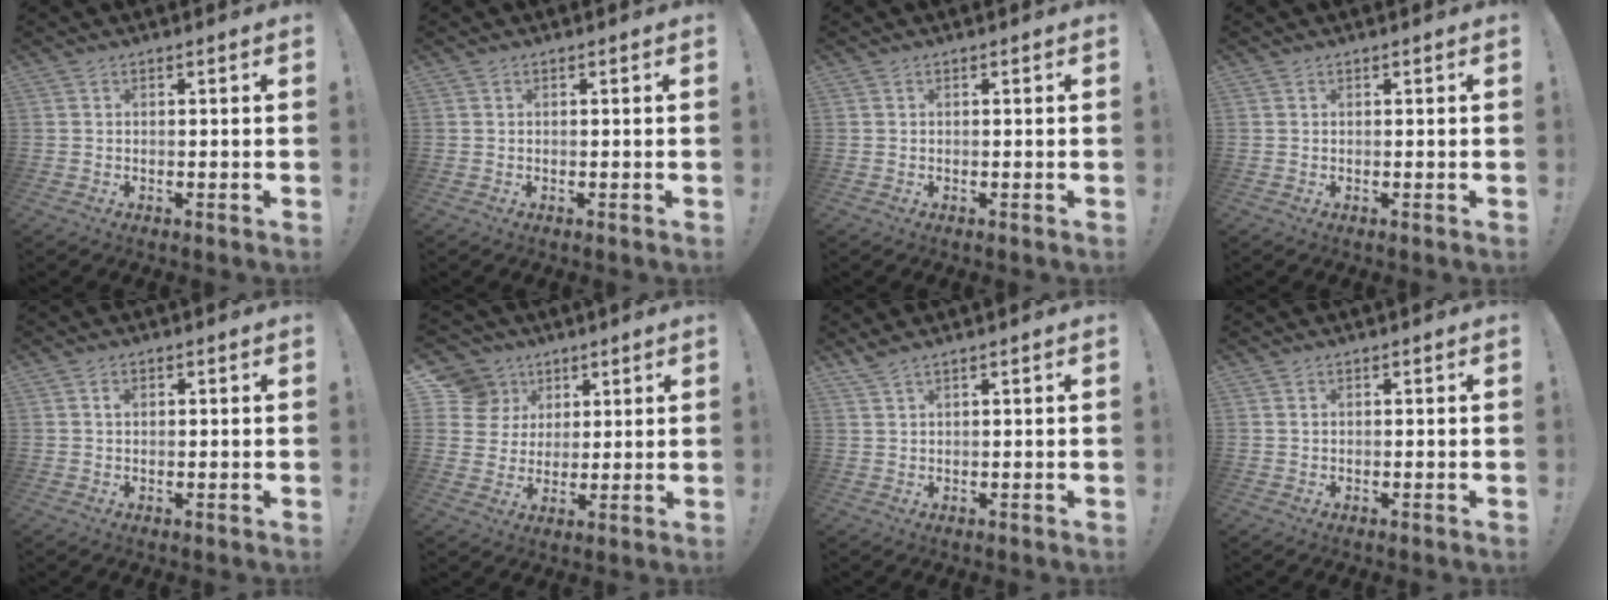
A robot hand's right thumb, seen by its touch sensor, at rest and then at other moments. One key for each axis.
{"total": 0.0}
{"total": 0.0}
{"total": 0.0}
{"total": 1.0, "fx": 0.3, "fy": 0.7, "fz": 0.6, "tx": -0.006, "ty": 0.000, "tz": 0.005}
{"total": 11.0, "fx": 4.6, "fy": 9.6, "fz": 2.9, "tx": -0.040, "ty": -0.024, "tz": 0.096}
{"total": 2.0, "fx": 1.7, "fy": 0.0, "fz": 1.2, "tx": -0.028, "ty": -0.008, "tz": 0.031}
{"total": 0.6, "fx": 0.4, "fy": 0.4, "fz": 0.2, "tx": 0.001, "ty": -0.002, "tz": 0.006}